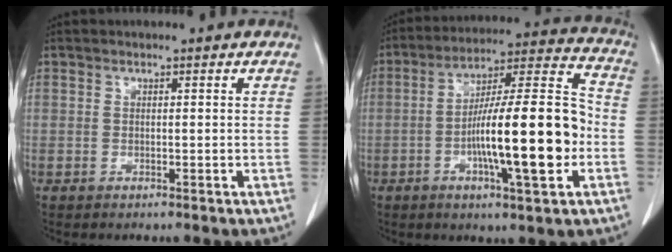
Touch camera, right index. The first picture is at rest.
{"total": 18.0, "force": [-3.9, 2.2, 17.4], "torque": [-0.288, 0.012, -0.063]}